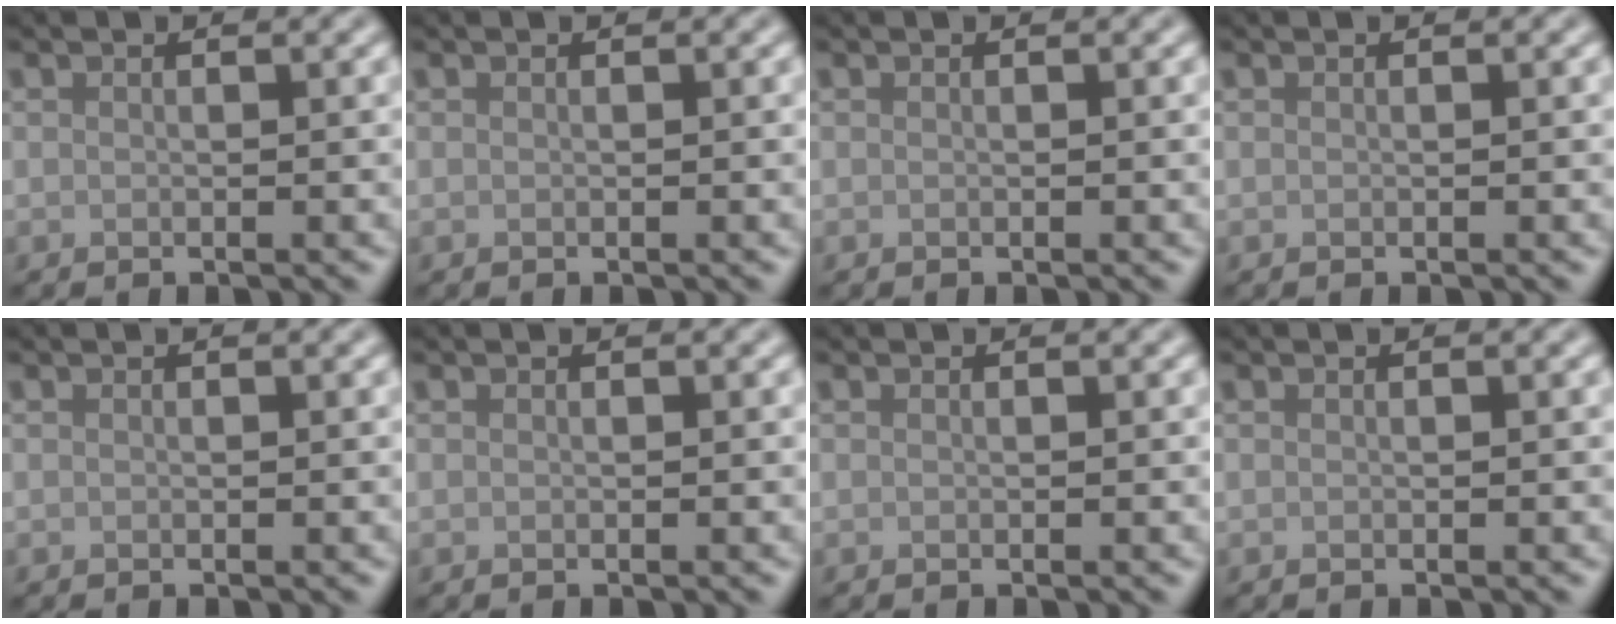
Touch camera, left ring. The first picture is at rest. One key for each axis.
{"total": 0.0}
{"total": 0.0}
{"total": 0.0}
{"total": 0.0}
{"total": 0.0}
{"total": 0.0}
{"total": 0.0}